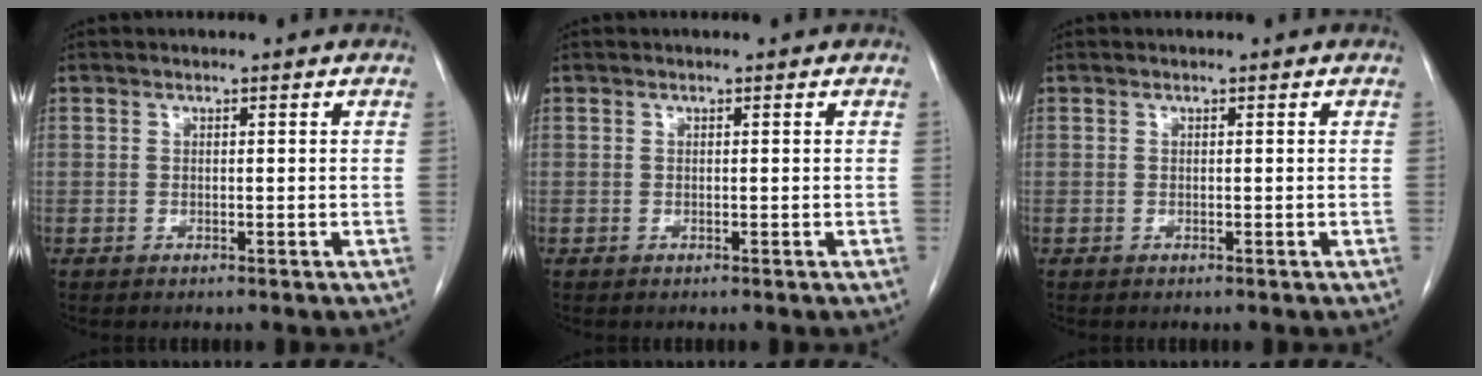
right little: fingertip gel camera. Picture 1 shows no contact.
{"total": 0.0}
{"total": 0.0}